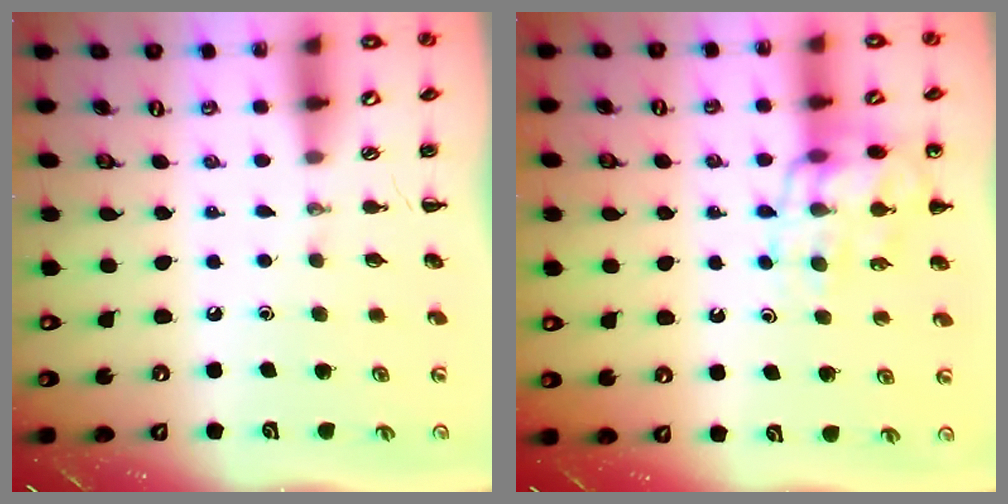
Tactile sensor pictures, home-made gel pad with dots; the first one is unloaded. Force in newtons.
{"total": 15.3, "press": 15.0, "slide": 3.0}